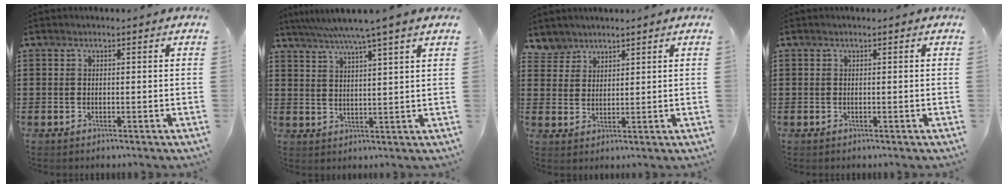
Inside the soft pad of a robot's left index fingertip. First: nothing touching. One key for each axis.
{"total": 5.6, "fx": 4.4, "fy": -1.2, "fz": 3.3, "tx": -0.075, "ty": -0.017, "tz": 0.075}
{"total": 3.4, "fx": 2.8, "fy": 1.9, "fz": -0.1, "tx": -0.014, "ty": 0.001, "tz": 0.055}
{"total": 0.0}